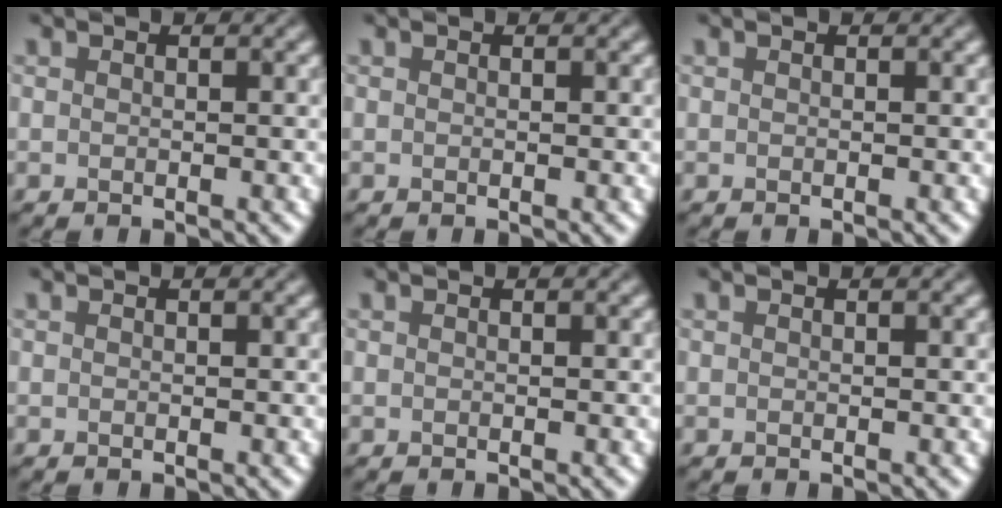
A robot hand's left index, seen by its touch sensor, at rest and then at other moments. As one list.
[{"total": 0.0}, {"total": 0.0}, {"total": 0.0}, {"total": 0.0}, {"total": 0.0}]